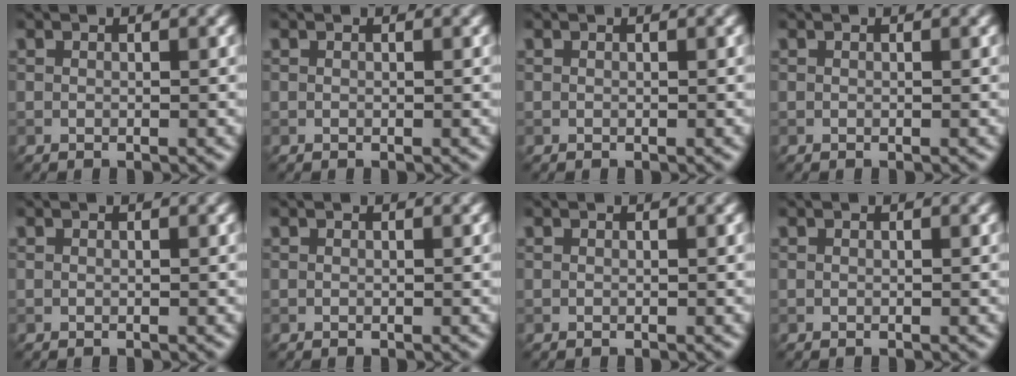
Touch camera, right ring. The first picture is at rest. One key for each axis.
{"total": 0.0}
{"total": 0.0}
{"total": 0.0}
{"total": 0.0}
{"total": 0.0}
{"total": 0.0}
{"total": 0.0}